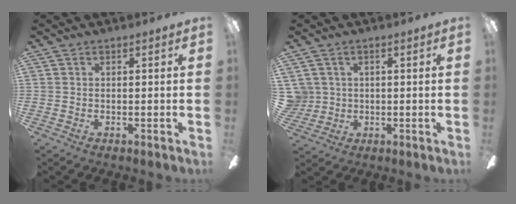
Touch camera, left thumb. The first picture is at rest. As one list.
[{"total": 4.1, "force": [1.3, 3.9, 0.2], "torque": [-0.026, 0.008, 0.026]}]